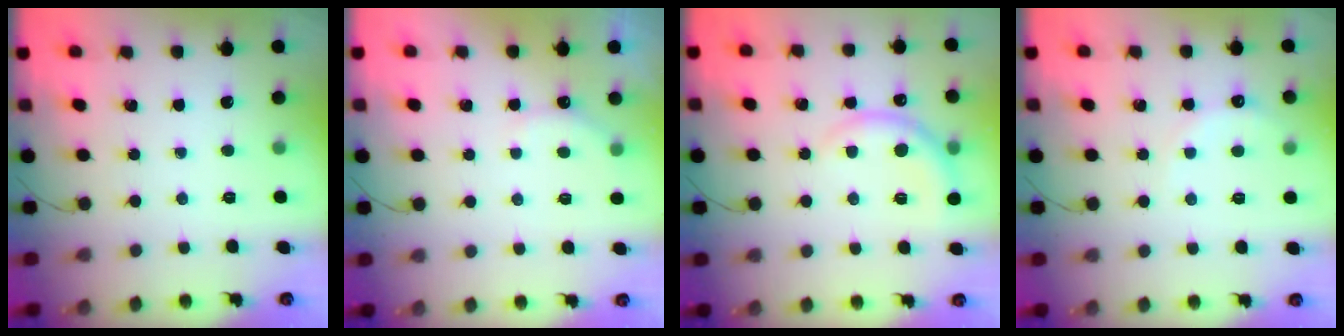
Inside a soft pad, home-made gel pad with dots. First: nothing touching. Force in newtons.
{"total": 4.7, "press": 4.6, "slide": 0.9}
{"total": 7.2, "press": 7.2, "slide": 0.6}
{"total": 4.6, "press": 4.4, "slide": 1.5}